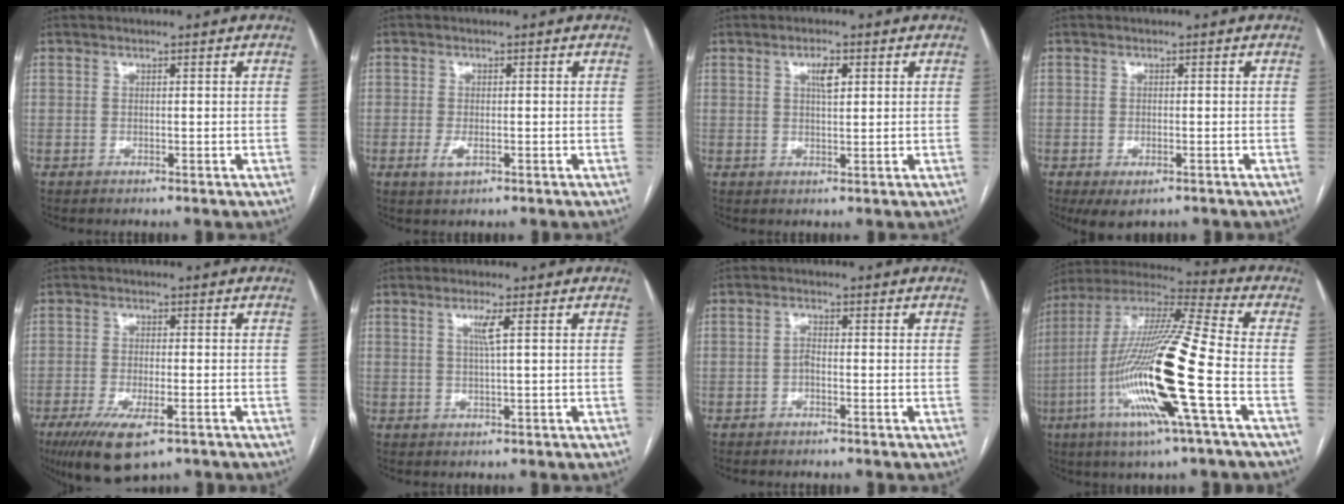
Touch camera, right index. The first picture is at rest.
{"total": 2.1, "force": [-0.8, 0.9, 1.8], "torque": [-0.036, -0.001, -0.011]}
{"total": 2.7, "force": [1.1, 0.8, 2.4], "torque": [-0.042, 0.000, 0.020]}
{"total": 3.8, "force": [-2.3, 1.6, 2.7], "torque": [-0.045, -0.008, -0.028]}
{"total": 9.3, "force": [-5.6, 2.6, 6.9], "torque": [-0.122, -0.021, -0.089]}
{"total": 2.4, "force": [0.8, -0.5, 2.2], "torque": [-0.047, -0.001, 0.018]}
{"total": 1.2, "force": [-0.5, 0.5, 1.0], "torque": [-0.018, 0.003, -0.010]}
{"total": 22.0, "force": [-6.2, 0.8, 21.1], "torque": [-0.439, -0.024, -0.124]}